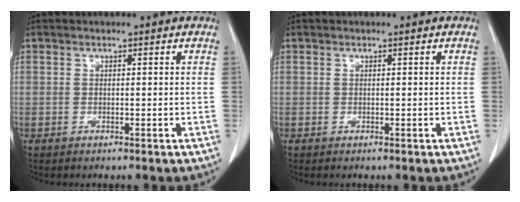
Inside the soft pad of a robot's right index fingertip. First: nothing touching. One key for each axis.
{"total": 0.0}